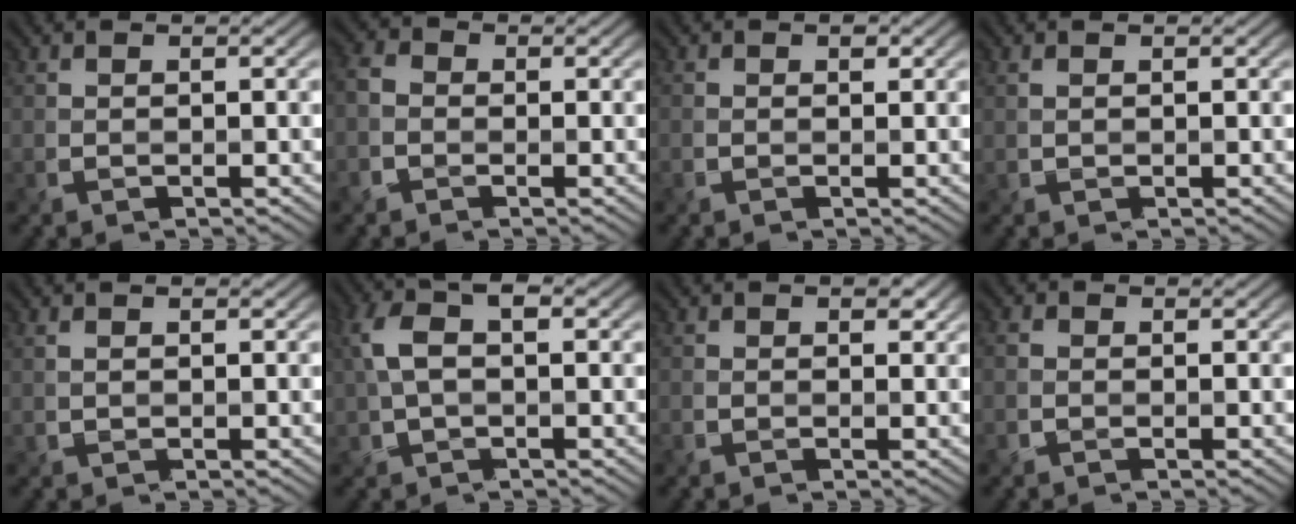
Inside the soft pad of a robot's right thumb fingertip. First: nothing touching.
{"total": 2.4, "force": [-1.0, 1.9, 0.9], "torque": [-0.017, 0.002, -0.032]}
{"total": 1.0, "force": [0.2, 0.8, 0.6], "torque": [-0.006, -0.002, 0.002]}
{"total": 0.6, "force": [0.3, 0.3, 0.4], "torque": [-0.011, 0.000, 0.007]}
{"total": 0.9, "force": [0.5, 0.4, 0.7], "torque": [-0.015, 0.000, 0.008]}
{"total": 6.5, "force": [1.2, 3.5, 5.4], "torque": [-0.126, 0.013, 0.014]}
{"total": 1.6, "force": [0.7, 1.2, 0.9], "torque": [-0.012, -0.006, 0.010]}
{"total": 1.3, "force": [-0.3, 1.1, 0.5], "torque": [-0.009, -0.002, -0.008]}